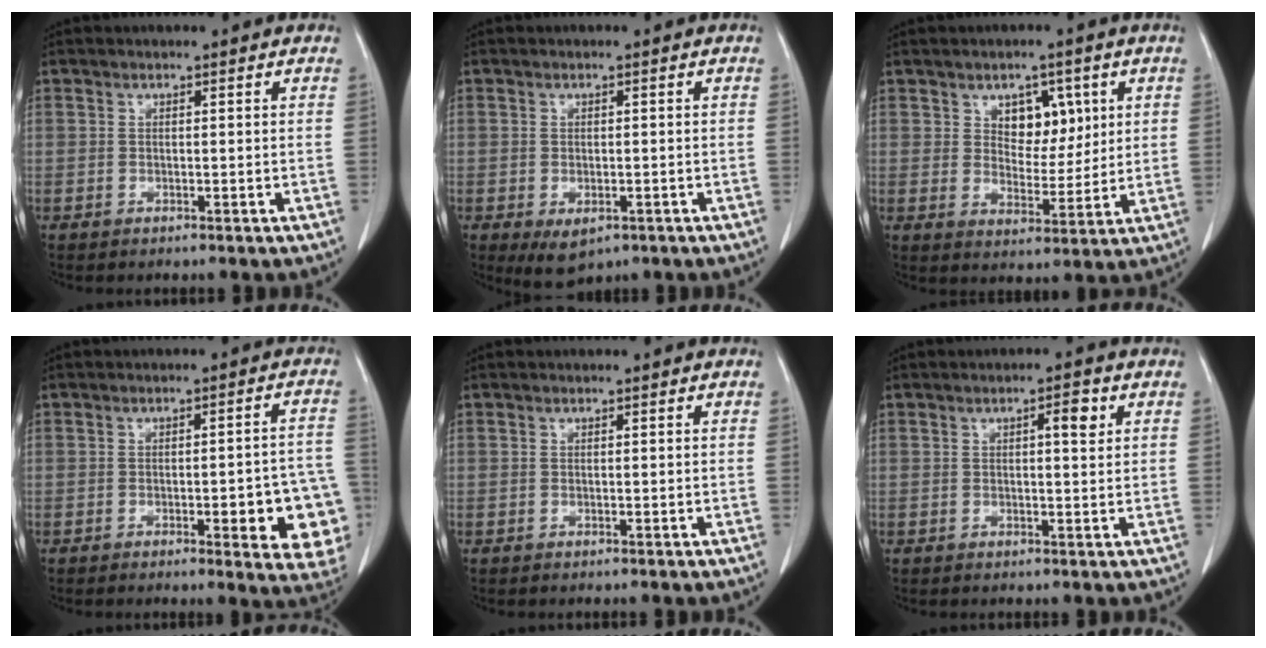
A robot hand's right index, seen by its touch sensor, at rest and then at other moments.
{"total": 4.3, "force": [-2.0, 2.5, 2.9], "torque": [-0.045, -0.007, -0.019]}
{"total": 6.2, "force": [2.5, 4.0, 4.1], "torque": [-0.054, 0.005, 0.044]}
{"total": 12.1, "force": [-3.9, 2.6, 11.1], "torque": [-0.071, 0.014, -0.040]}
{"total": 0.0}
{"total": 2.8, "force": [1.1, 0.6, 2.5], "torque": [-0.040, 0.001, 0.015]}